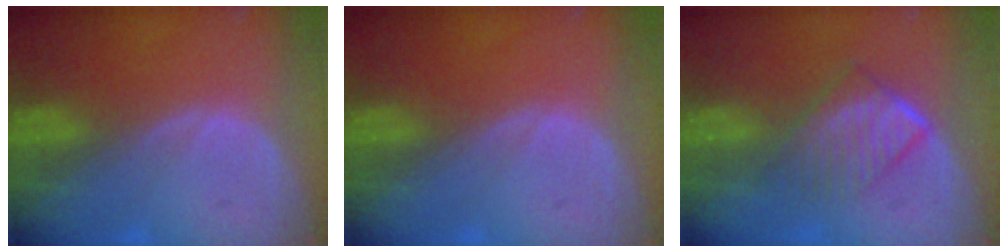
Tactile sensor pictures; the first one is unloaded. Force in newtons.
{"total": 0.0}
{"total": 6.9, "press": 5.9, "slide": 3.5}